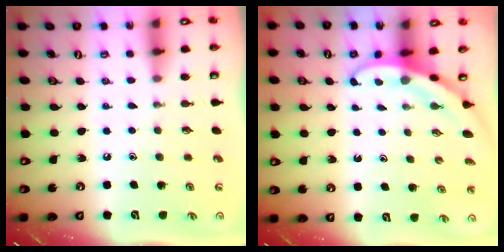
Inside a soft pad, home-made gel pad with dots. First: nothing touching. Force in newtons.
{"total": 3.1, "press": 3.1, "slide": 0.1}